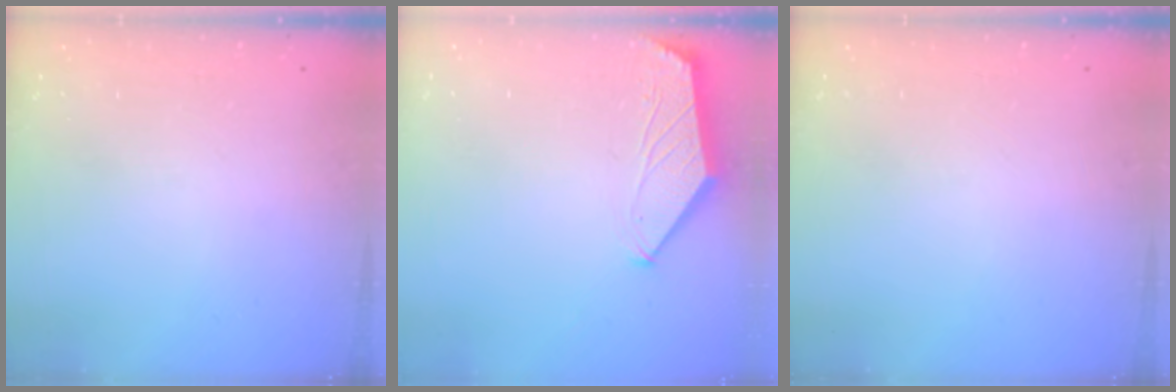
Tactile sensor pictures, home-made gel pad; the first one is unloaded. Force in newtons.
{"total": 1.7, "press": 1.6, "slide": 0.4}
{"total": 0.0}